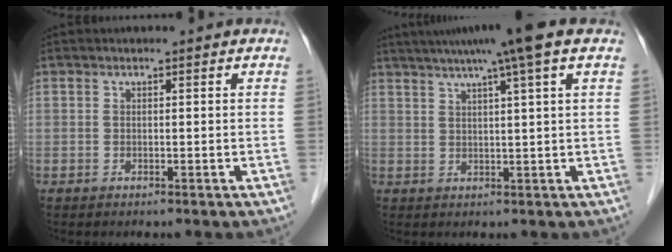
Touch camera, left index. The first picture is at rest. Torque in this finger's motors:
{"motor_torque": [1.06, -1.08, 0.70, 0.18]}